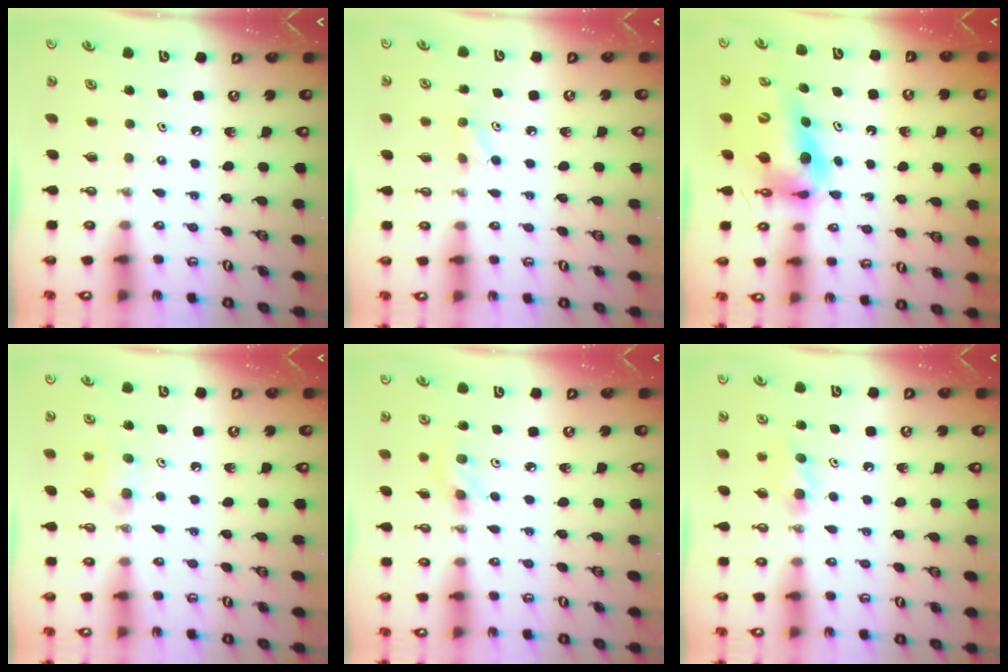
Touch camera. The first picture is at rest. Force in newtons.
{"total": 4.5, "press": 4.4, "slide": 0.6}
{"total": 11.8, "press": 11.8, "slide": 1.1}
{"total": 7.2, "press": 7.0, "slide": 1.9}
{"total": 8.5, "press": 6.6, "slide": 5.3}
{"total": 7.5, "press": 6.6, "slide": 3.5}